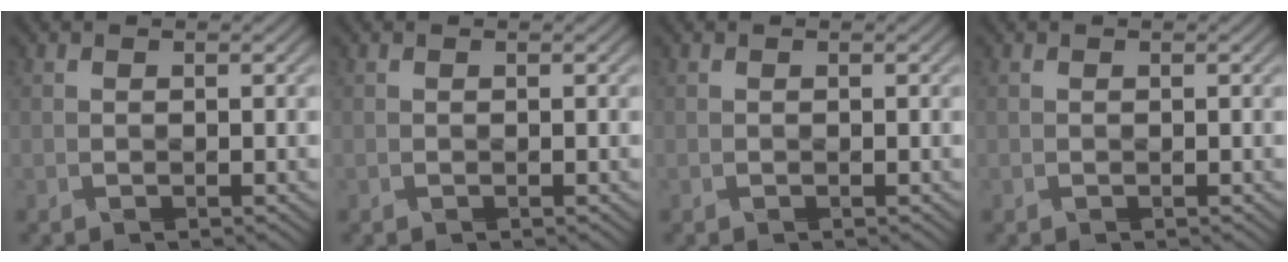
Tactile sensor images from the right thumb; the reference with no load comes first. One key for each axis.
{"total": 0.0}
{"total": 0.0}
{"total": 0.0}